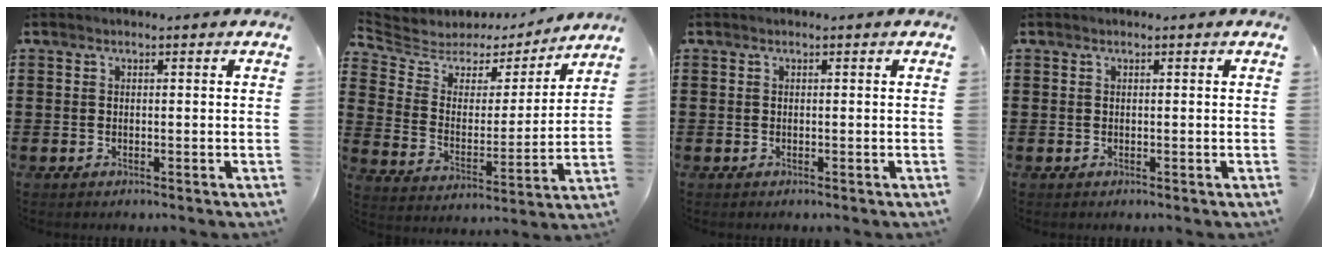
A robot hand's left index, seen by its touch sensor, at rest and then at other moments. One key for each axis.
{"total": 4.8, "fx": 4.0, "fy": 2.6, "fz": 0.7, "tx": -0.049, "ty": -0.027, "tz": 0.064}
{"total": 0.0}
{"total": 0.0}